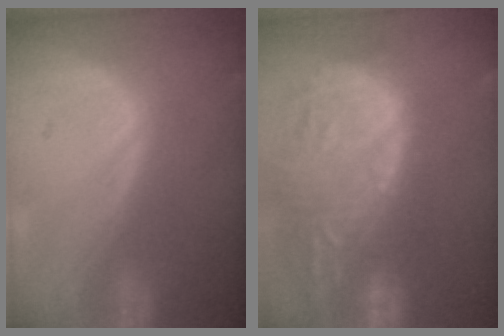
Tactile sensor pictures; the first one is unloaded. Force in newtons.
{"total": 15.9, "press": 13.1, "slide": 9.0}